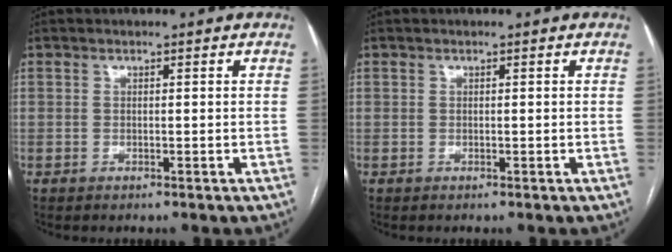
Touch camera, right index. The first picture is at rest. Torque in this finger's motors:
{"motor_torque": [0.01, -0.05, 0.00, 0.01]}